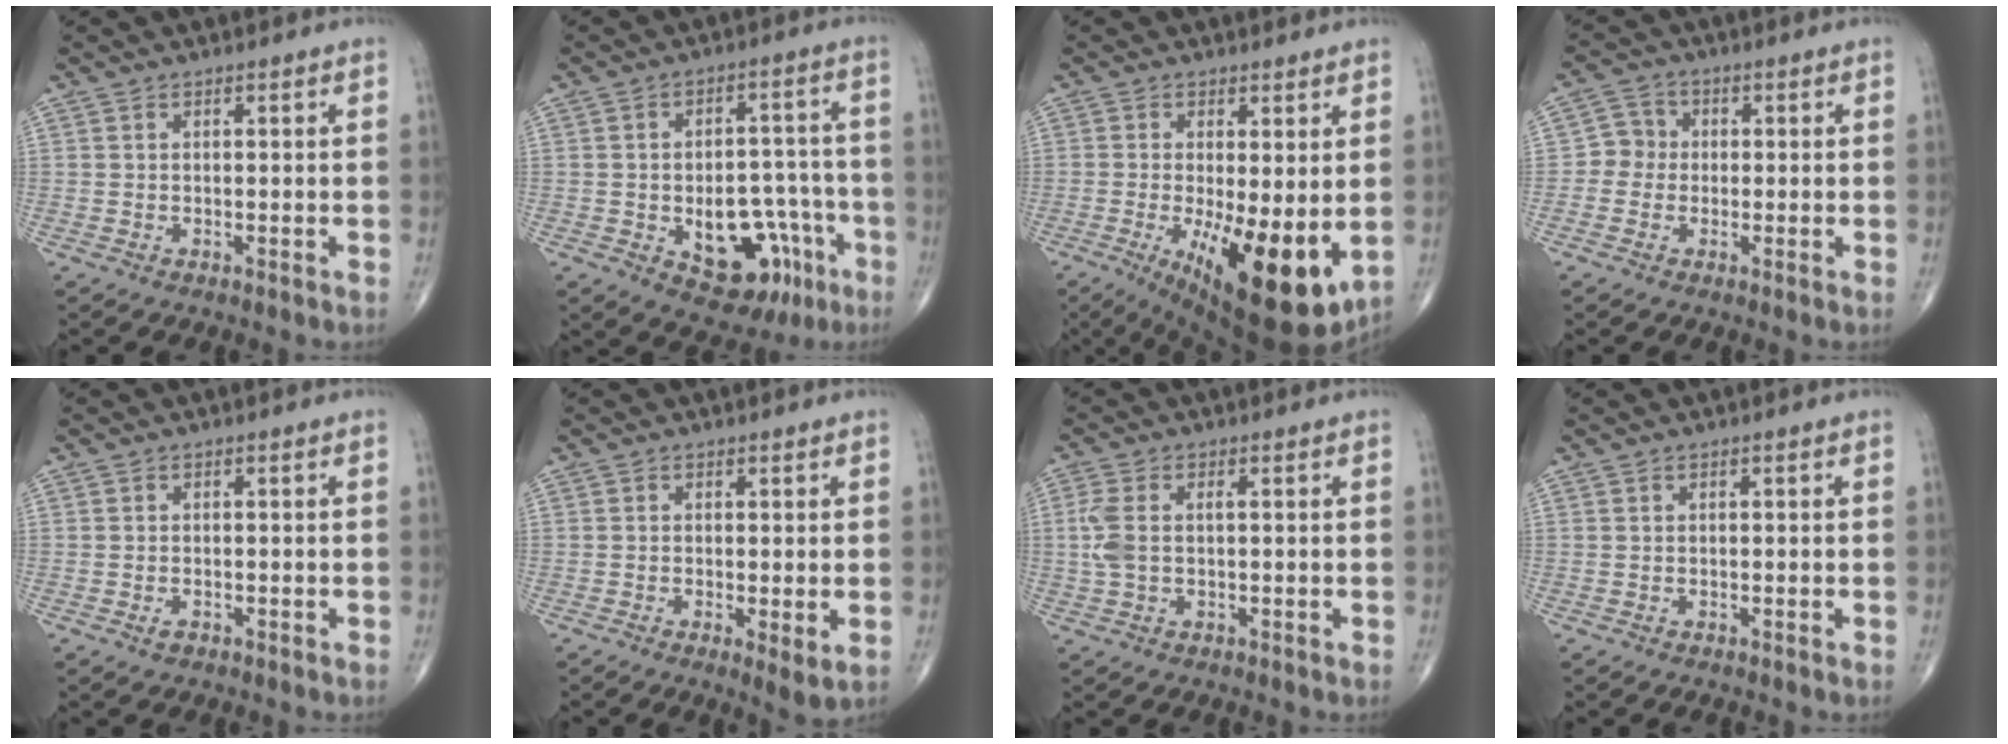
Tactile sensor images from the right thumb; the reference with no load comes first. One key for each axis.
{"total": 14.8, "fx": -5.8, "fy": 8.9, "fz": 10.3, "tx": -0.096, "ty": 0.043, "tz": -0.069}
{"total": 16.0, "fx": -3.0, "fy": 5.5, "fz": 14.7, "tx": -0.216, "ty": -0.033, "tz": -0.025}
{"total": 4.0, "fx": -0.5, "fy": 3.8, "fz": 1.1, "tx": 0.006, "ty": 0.011, "tz": -0.022}
{"total": 1.1, "fx": -0.6, "fy": 0.6, "fz": 0.7, "tx": -0.012, "ty": 0.002, "tz": -0.008}
{"total": 3.4, "fx": -0.6, "fy": 0.8, "fz": 3.3, "tx": -0.057, "ty": -0.014, "tz": -0.012}
{"total": 5.0, "fx": 0.3, "fy": 2.6, "fz": 4.2, "tx": -0.124, "ty": 0.013, "tz": 0.003}
{"total": 0.0}